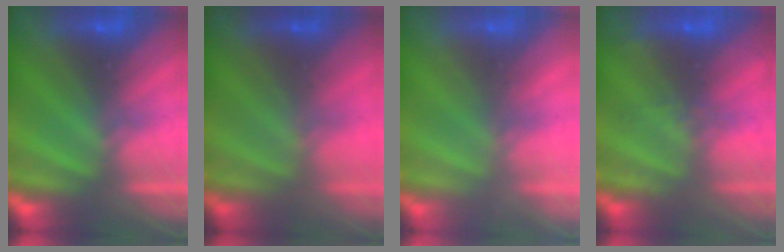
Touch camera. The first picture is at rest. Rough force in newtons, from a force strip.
{"total": 1.8}
{"total": 2.0}
{"total": 2.3}